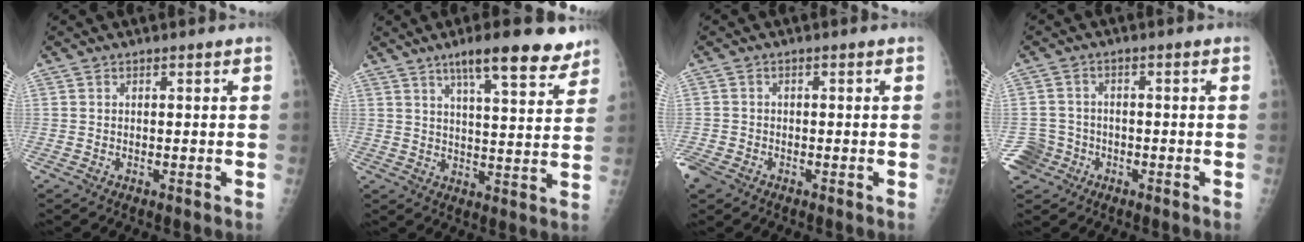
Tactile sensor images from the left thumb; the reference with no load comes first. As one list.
[{"total": 12.9, "force": [9.0, 2.9, 8.8], "torque": [-0.102, -0.041, 0.130]}, {"total": 3.7, "force": [-2.4, 2.4, 1.4], "torque": [-0.036, 0.001, -0.045]}, {"total": 5.8, "force": [-2.9, 5.0, 0.4], "torque": [0.002, 0.021, -0.049]}]